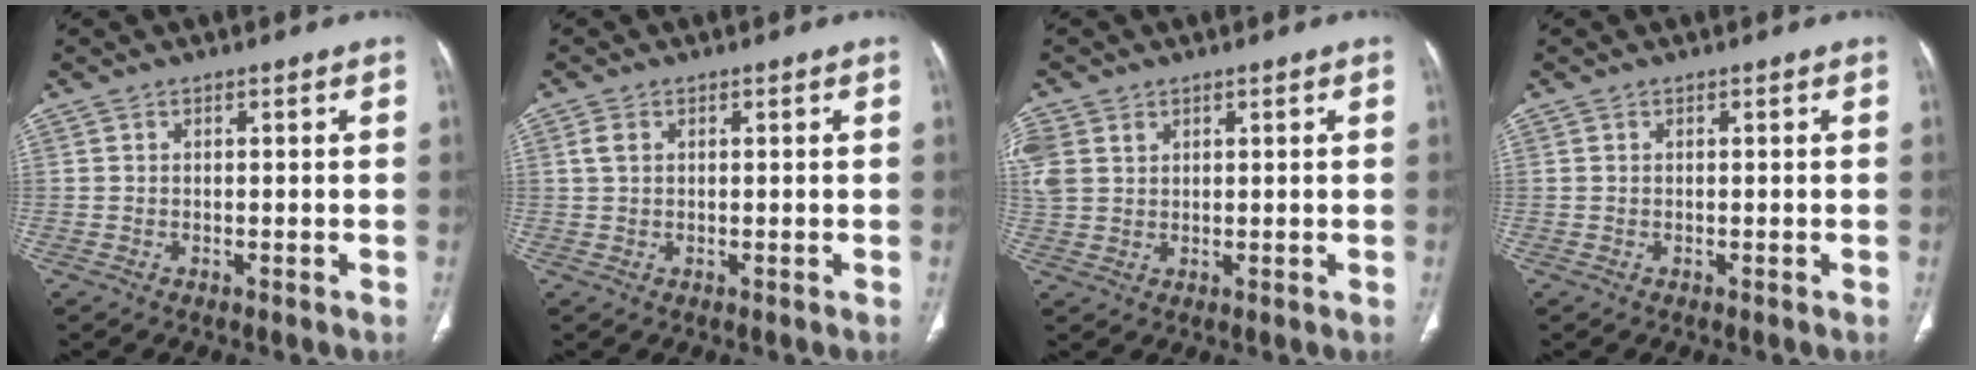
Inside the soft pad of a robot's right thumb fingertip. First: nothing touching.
{"total": 1.8, "force": [0.6, 1.2, 1.2], "torque": [-0.031, 0.005, 0.013]}
{"total": 7.3, "force": [2.6, 5.7, 3.8], "torque": [-0.110, 0.011, 0.062]}
{"total": 0.0}